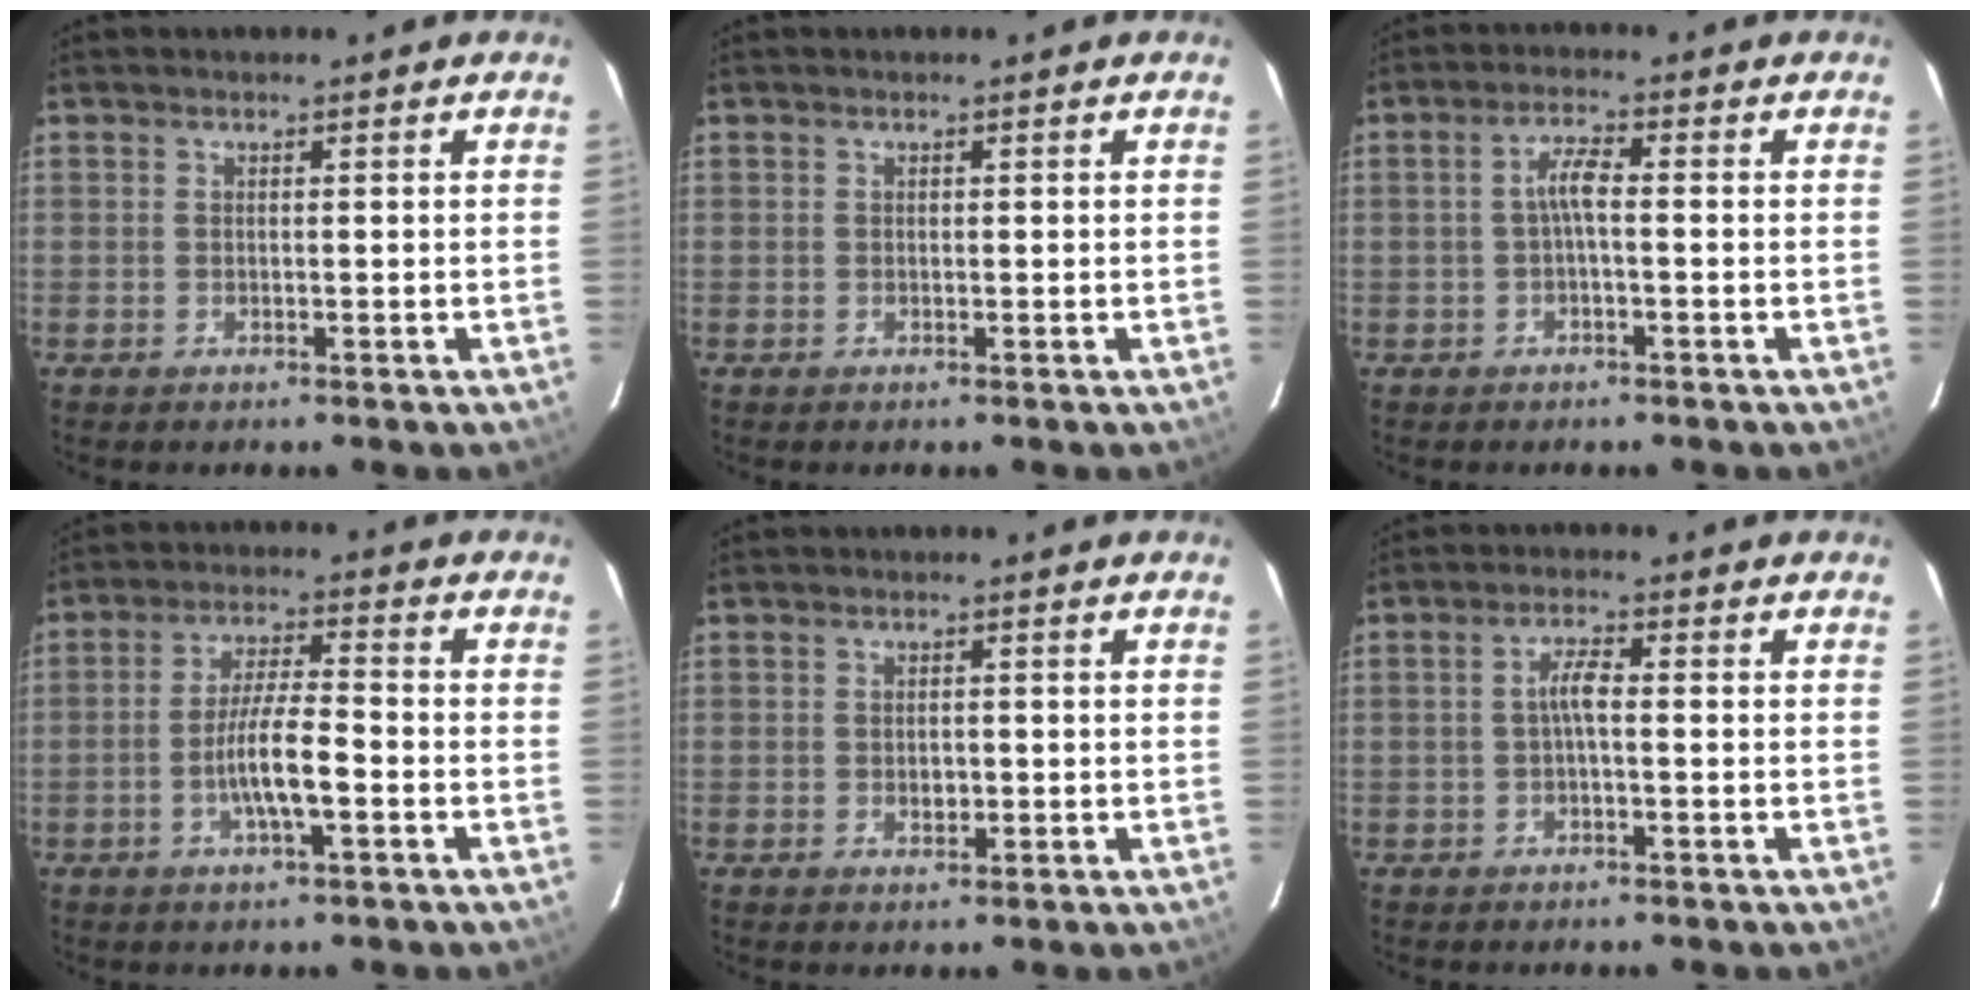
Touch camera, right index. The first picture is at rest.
{"total": 0.0}
{"total": 3.2, "force": [-0.6, 0.6, 3.1], "torque": [-0.064, 0.010, -0.010]}
{"total": 7.8, "force": [-2.9, 1.1, 7.1], "torque": [-0.137, 0.000, -0.052]}
{"total": 1.9, "force": [-0.5, 1.3, 1.3], "torque": [-0.022, 0.001, -0.008]}
{"total": 2.8, "force": [-0.5, 0.5, 2.7], "torque": [-0.056, 0.009, -0.007]}